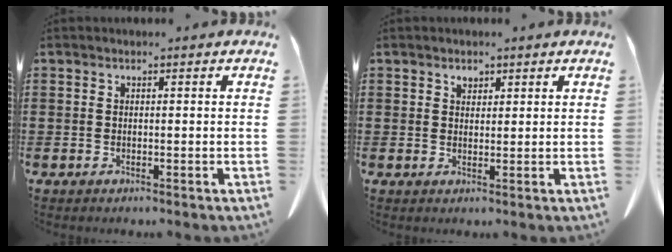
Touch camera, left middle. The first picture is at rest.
{"total": 1.9, "force": [1.6, 0.8, 0.7], "torque": [-0.009, -0.005, 0.030]}